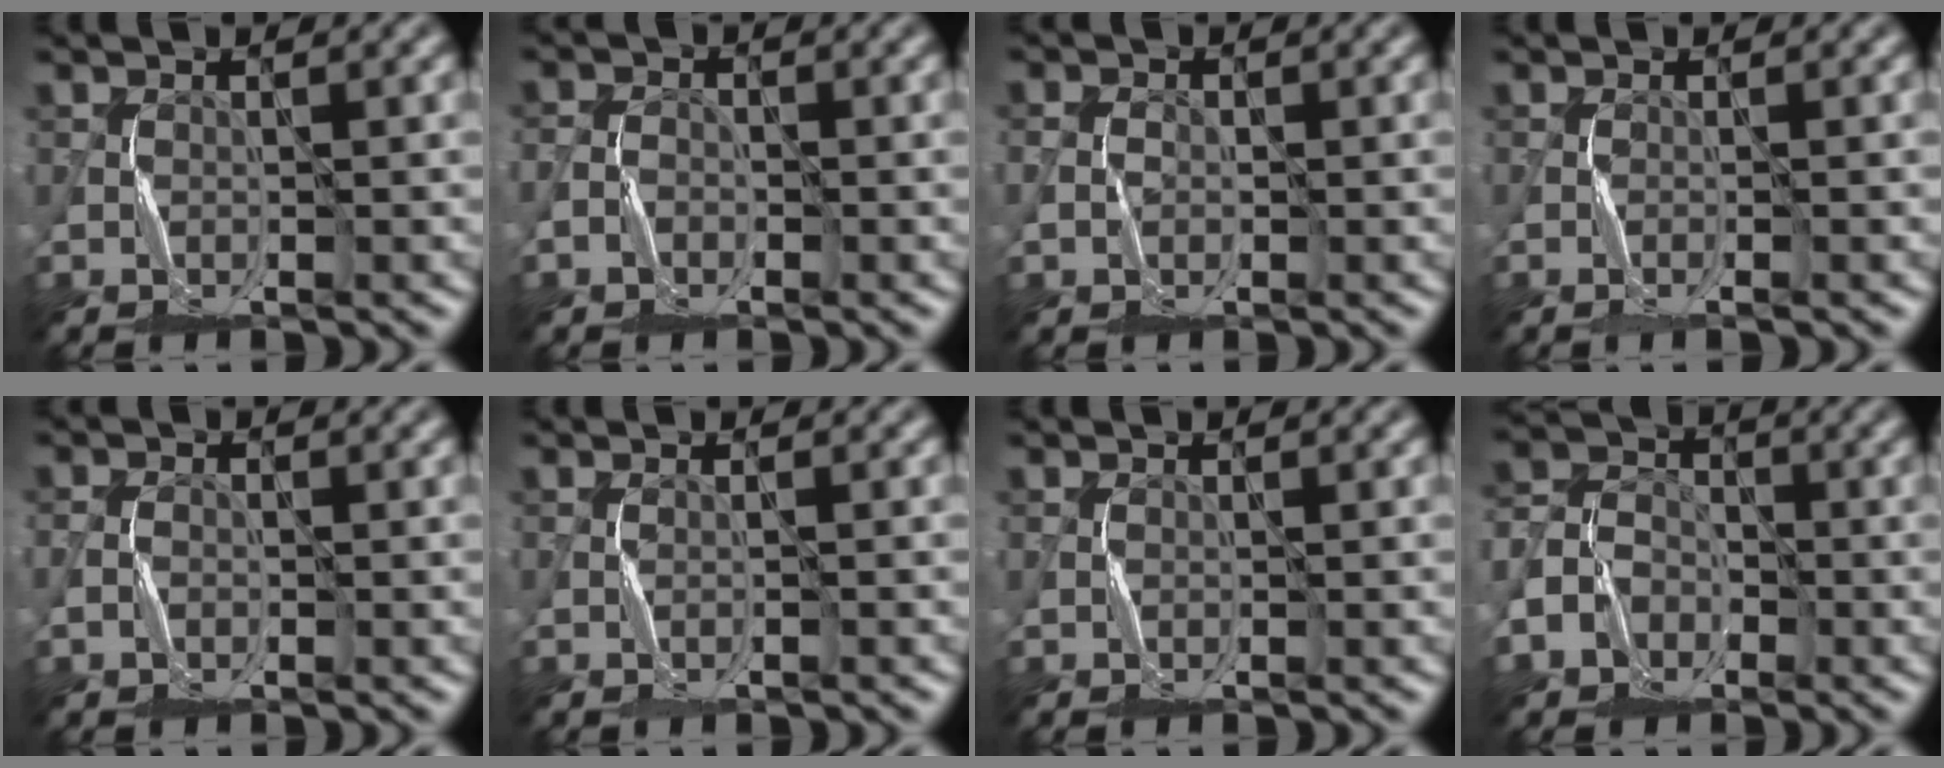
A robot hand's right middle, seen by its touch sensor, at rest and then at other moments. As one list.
[{"total": 1.5, "force": [-0.8, 1.1, 0.6], "torque": [-0.008, 0.004, -0.019]}, {"total": 1.4, "force": [-0.3, 1.1, 0.7], "torque": [-0.013, 0.002, -0.010]}, {"total": 0.9, "force": [-0.3, 0.2, 0.8], "torque": [-0.010, 0.003, -0.011]}, {"total": 1.2, "force": [-0.4, 0.8, 0.8], "torque": [-0.015, 0.002, -0.011]}, {"total": 0.6, "force": [-0.1, 0.1, 0.6], "torque": [-0.012, 0.001, -0.007]}, {"total": 0.0}, {"total": 4.2, "force": [-2.0, 3.3, 1.6], "torque": [-0.026, 0.004, -0.044]}]